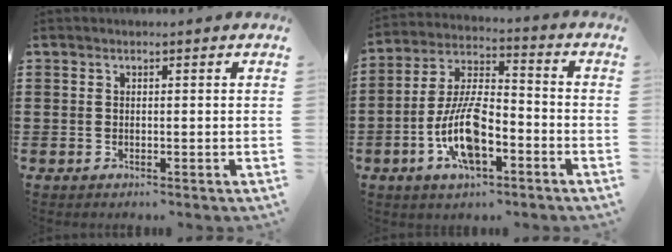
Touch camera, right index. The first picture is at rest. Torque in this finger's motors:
{"motor_torque": [2.14, 0.00, 1.05, 0.21]}